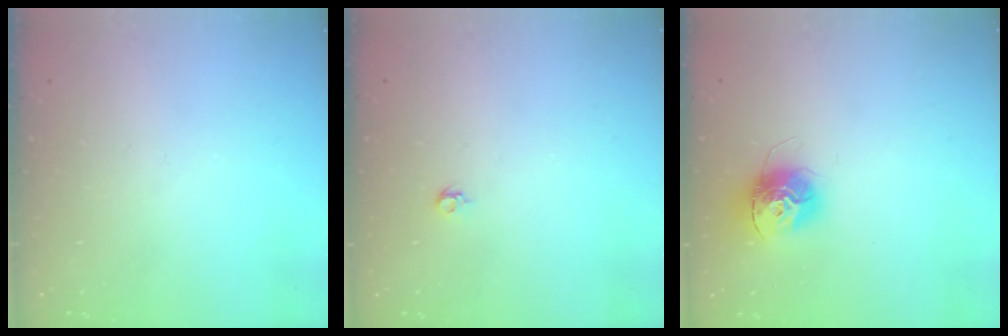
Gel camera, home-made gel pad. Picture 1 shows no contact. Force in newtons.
{"total": 3.7, "press": 3.6, "slide": 0.8}
{"total": 13.6, "press": 13.5, "slide": 1.3}